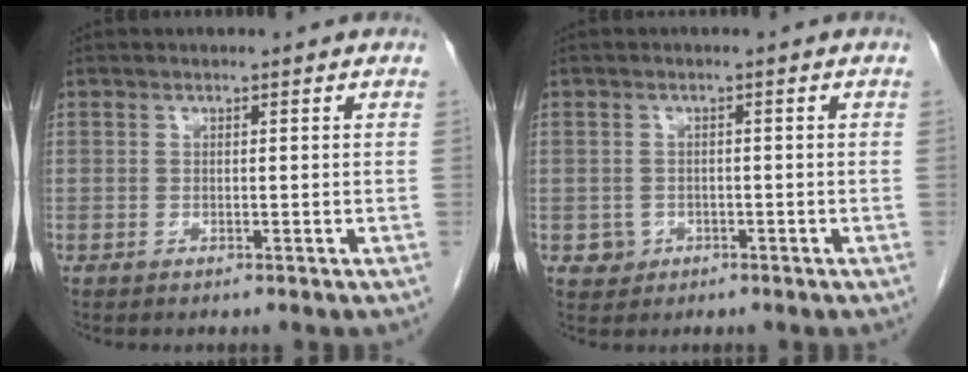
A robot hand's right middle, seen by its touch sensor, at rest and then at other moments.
{"total": 2.1, "force": [-0.7, 1.9, 0.3], "torque": [-0.001, 0.007, -0.007]}